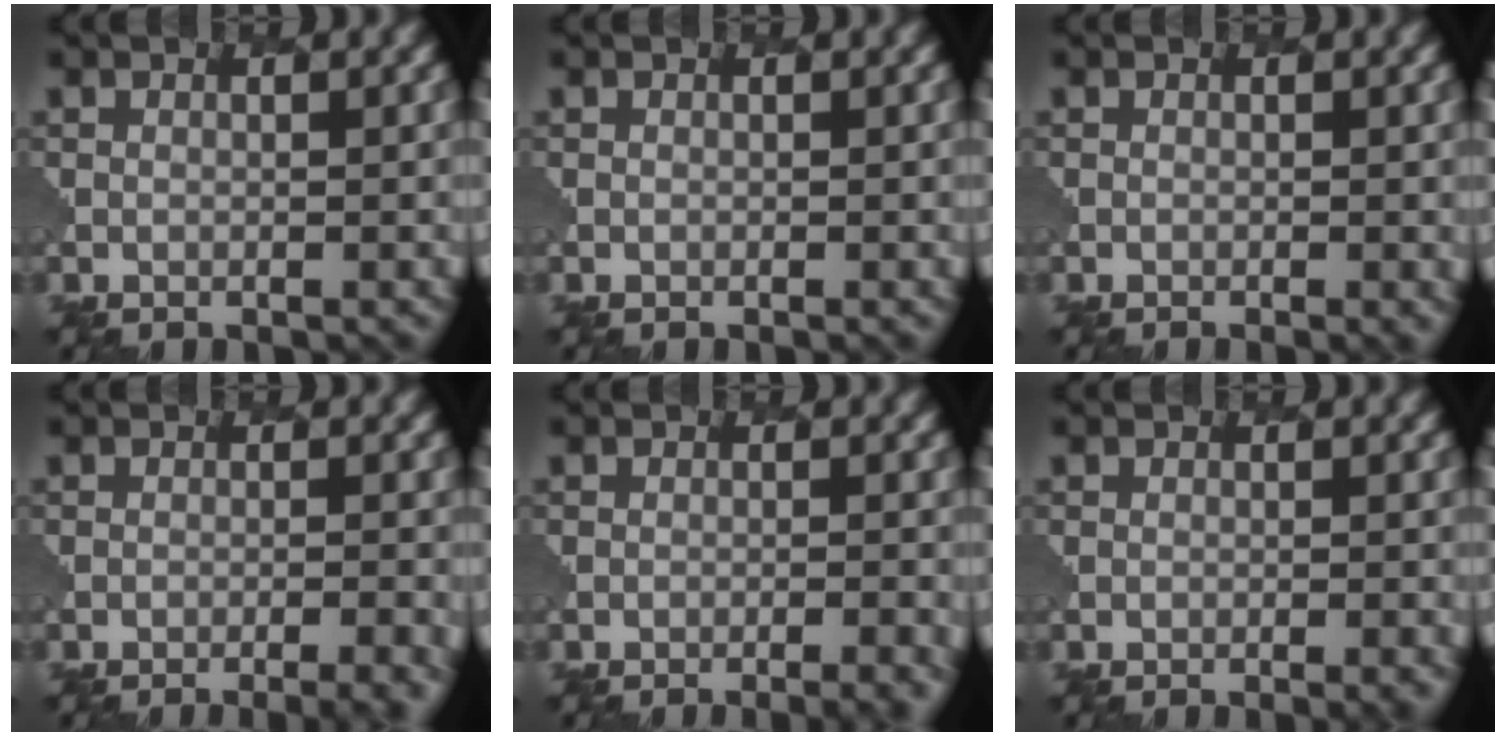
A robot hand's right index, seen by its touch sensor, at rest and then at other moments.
{"total": 0.0}
{"total": 1.1, "force": [-0.1, 0.4, 1.1], "torque": [-0.008, -0.002, 0.003]}
{"total": 4.5, "force": [-2.6, 1.6, 3.4], "torque": [-0.025, 0.007, -0.027]}
{"total": 3.4, "force": [-1.8, 1.1, 2.6], "torque": [-0.019, 0.013, -0.021]}
{"total": 1.8, "force": [-0.8, 0.6, 1.5], "torque": [-0.005, 0.009, -0.007]}